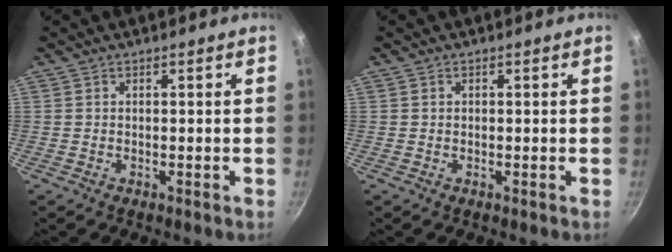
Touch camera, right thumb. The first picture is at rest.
{"total": 0.0}